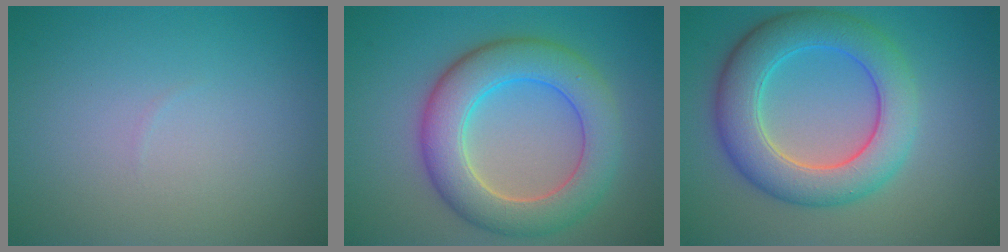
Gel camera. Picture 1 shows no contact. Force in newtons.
{"total": 7.5, "press": 7.5, "slide": 0.2}
{"total": 7.3, "press": 7.3, "slide": 0.3}